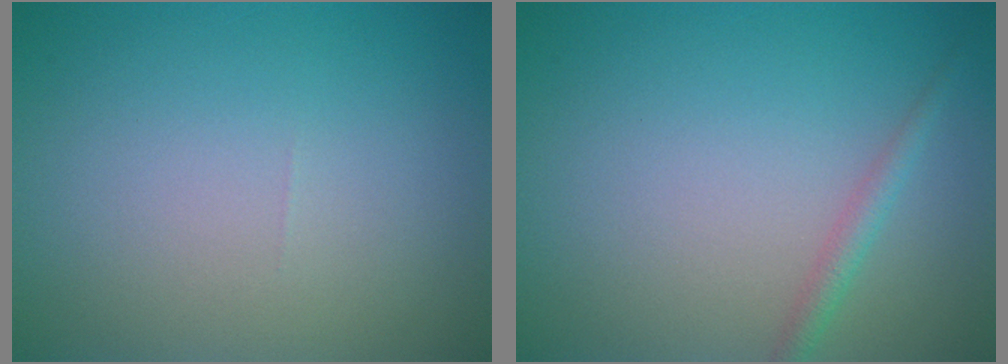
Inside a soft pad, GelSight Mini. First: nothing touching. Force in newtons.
{"total": 1.4, "press": 1.4, "slide": 0.0}